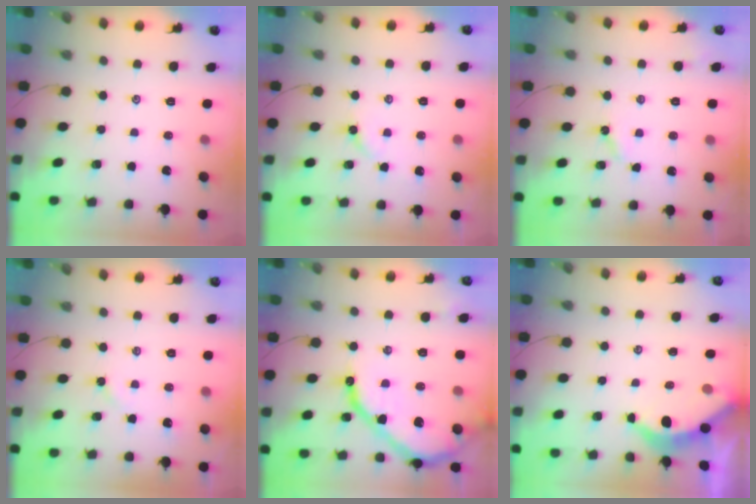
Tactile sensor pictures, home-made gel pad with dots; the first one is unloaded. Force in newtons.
{"total": 5.9, "press": 5.8, "slide": 0.7}
{"total": 3.2, "press": 3.2, "slide": 0.4}
{"total": 2.7, "press": 2.7, "slide": 0.5}
{"total": 14.9, "press": 14.9, "slide": 1.5}
{"total": 4.7, "press": 4.7, "slide": 0.5}